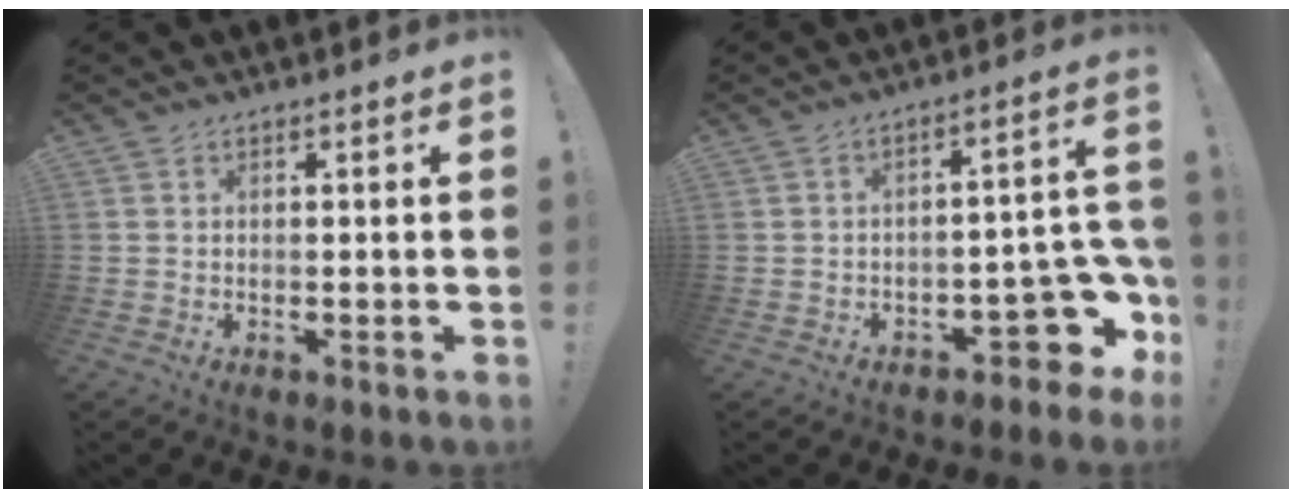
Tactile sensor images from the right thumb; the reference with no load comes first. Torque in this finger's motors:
{"motor_torque": [1.56, 1.59, 0.96, -1.06, 0.00]}